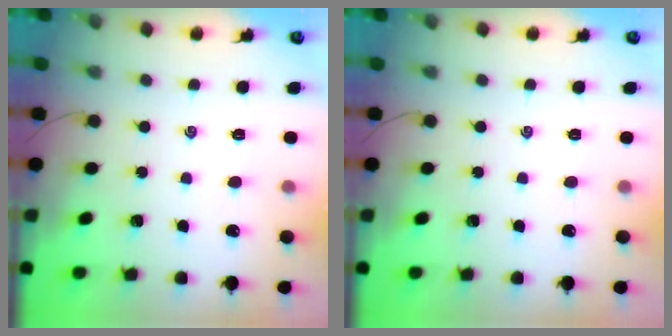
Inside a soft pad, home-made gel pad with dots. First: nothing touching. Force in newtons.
{"total": 0.0}